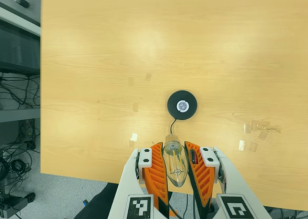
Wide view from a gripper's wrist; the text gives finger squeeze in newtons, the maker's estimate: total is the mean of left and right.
{"total": 20.3, "left": 22.2, "right": 18.4}